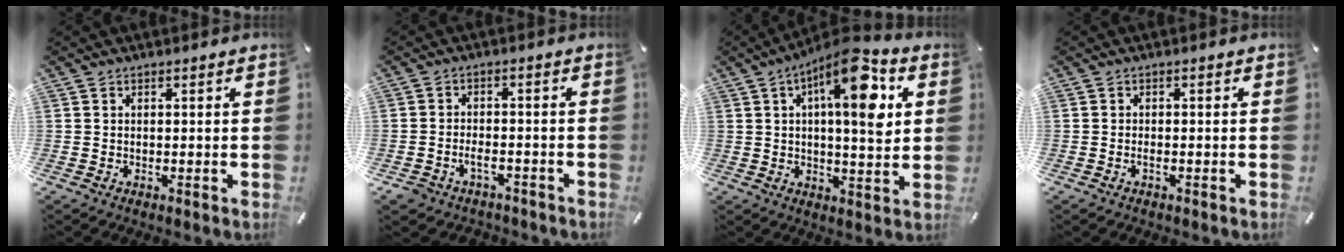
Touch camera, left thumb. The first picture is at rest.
{"total": 4.2, "force": [-2.5, 3.0, 1.7], "torque": [-0.040, 0.009, -0.048]}
{"total": 16.0, "force": [6.4, 5.5, 13.6], "torque": [-0.203, -0.027, 0.097]}
{"total": 1.1, "force": [-0.6, 0.5, 0.7], "torque": [-0.016, 0.000, -0.012]}